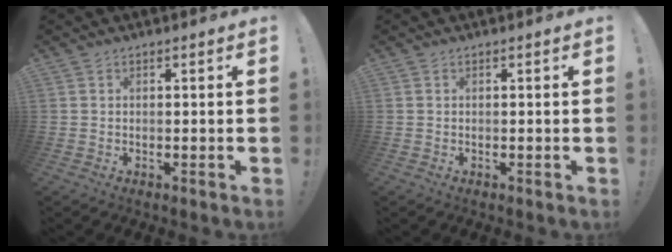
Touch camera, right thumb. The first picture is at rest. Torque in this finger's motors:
{"motor_torque": [0.00, 0.00, 0.00, 0.00, 0.00]}